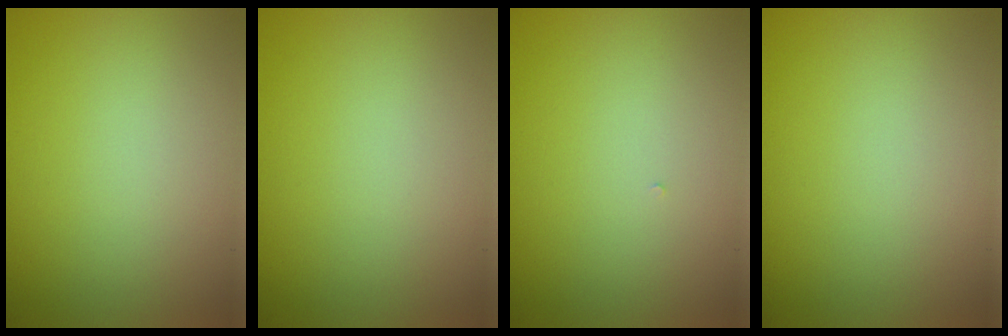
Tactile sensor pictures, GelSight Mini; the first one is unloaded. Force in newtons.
{"total": 0.0}
{"total": 0.0}
{"total": 0.0}